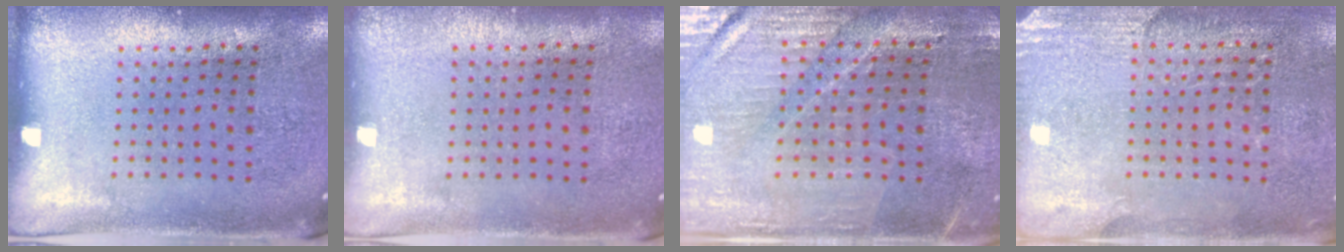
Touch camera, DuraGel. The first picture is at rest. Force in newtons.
{"total": 0.0}
{"total": 1.7, "press": 1.7, "slide": 0.3}
{"total": 2.8, "press": 2.6, "slide": 1.0}